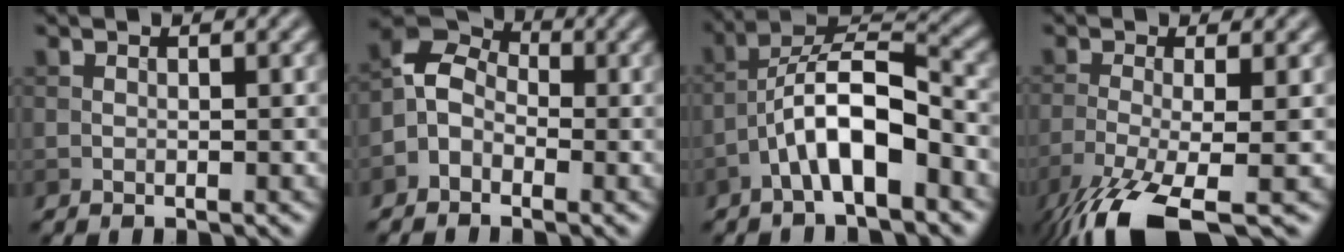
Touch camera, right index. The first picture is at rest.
{"total": 4.2, "force": [-1.6, 3.2, 2.2], "torque": [-0.036, 0.014, -0.042]}
{"total": 7.3, "force": [-3.2, 2.4, 6.1], "torque": [-0.109, 0.023, -0.058]}
{"total": 8.4, "force": [-5.1, 2.1, 6.3], "torque": [-0.117, -0.020, -0.104]}